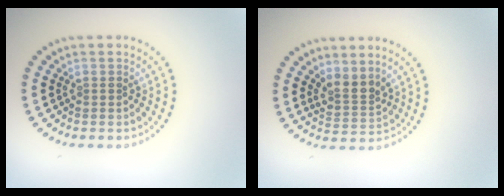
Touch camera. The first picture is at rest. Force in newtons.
{"total": 2.6, "press": 1.9, "slide": 1.7}